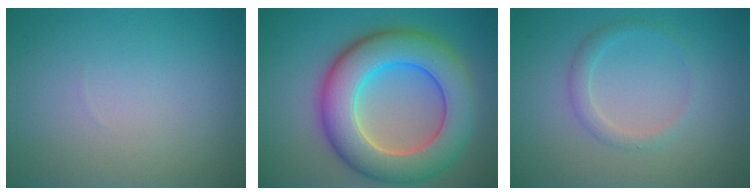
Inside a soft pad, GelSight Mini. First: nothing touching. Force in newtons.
{"total": 10.6, "press": 10.6, "slide": 0.5}
{"total": 1.7, "press": 1.7, "slide": 0.0}